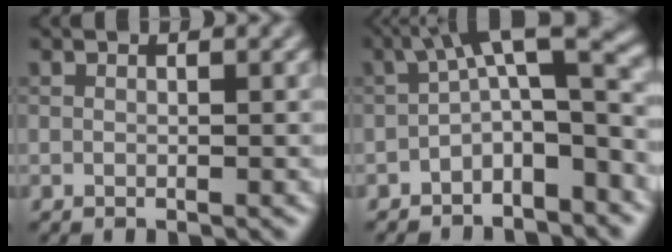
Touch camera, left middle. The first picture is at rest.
{"total": 6.2, "force": [-1.8, 2.1, 5.6], "torque": [-0.077, 0.020, -0.047]}